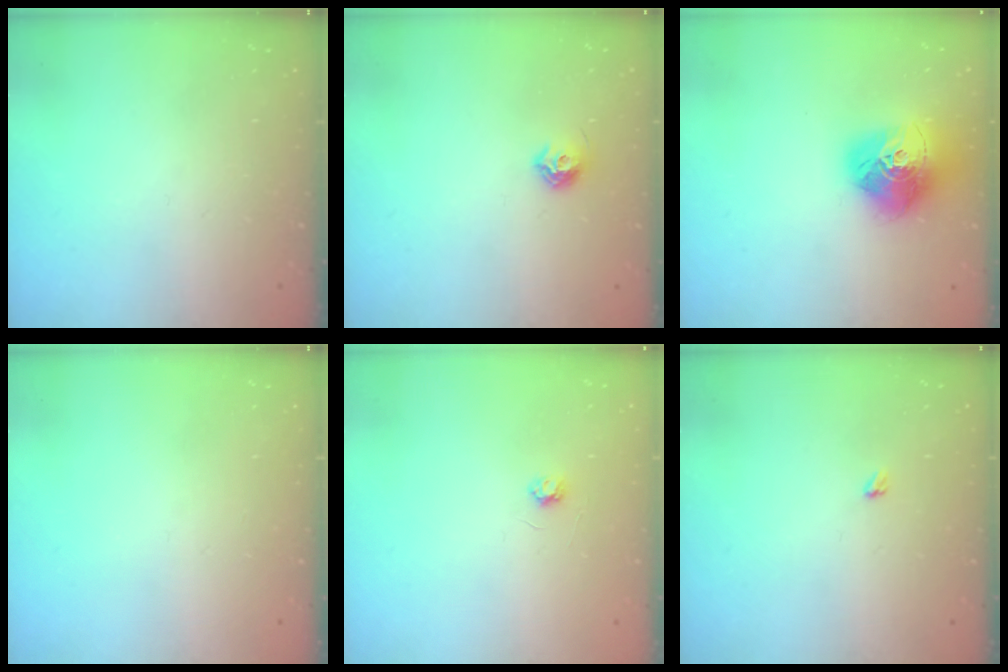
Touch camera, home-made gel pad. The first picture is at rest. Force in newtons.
{"total": 6.8, "press": 6.7, "slide": 1.1}
{"total": 17.6, "press": 17.6, "slide": 1.6}
{"total": 0.0}
{"total": 2.6, "press": 2.6, "slide": 0.3}
{"total": 2.4, "press": 2.4, "slide": 0.4}